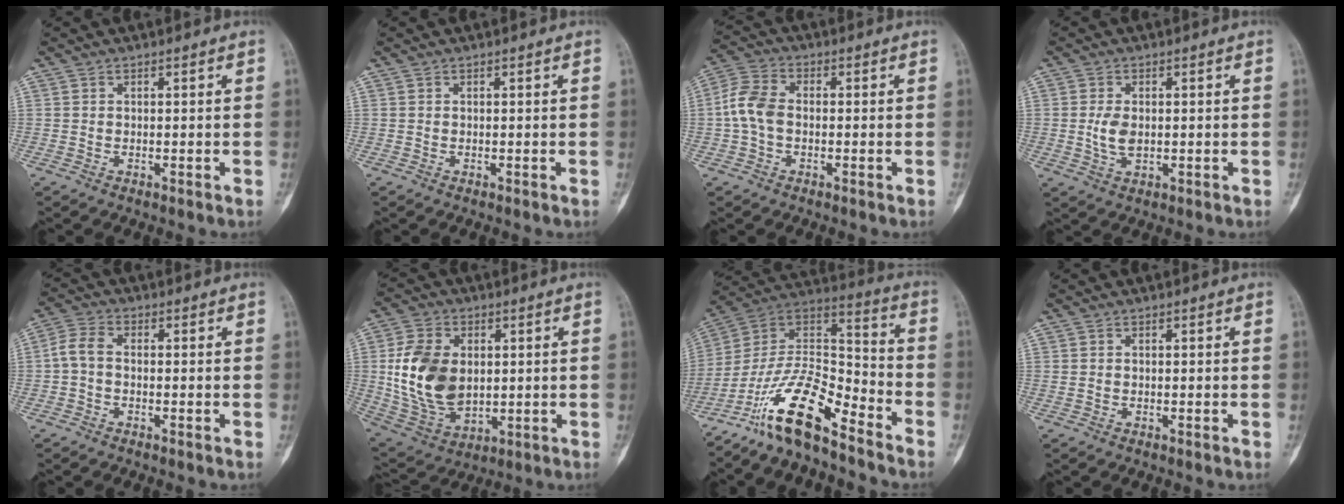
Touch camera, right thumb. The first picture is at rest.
{"total": 0.0}
{"total": 7.0, "force": [-0.7, 4.6, 5.2], "torque": [-0.109, 0.019, -0.024]}
{"total": 4.0, "force": [0.0, 2.3, 3.3], "torque": [-0.065, -0.004, 0.001]}
{"total": 4.1, "force": [-0.6, 2.6, 3.2], "torque": [-0.067, 0.014, -0.022]}
{"total": 16.1, "force": [1.5, 10.8, 11.9], "torque": [-0.209, -0.011, 0.040]}
{"total": 16.4, "force": [-12.0, 4.7, 10.2], "torque": [-0.177, 0.096, -0.228]}
{"total": 0.0}